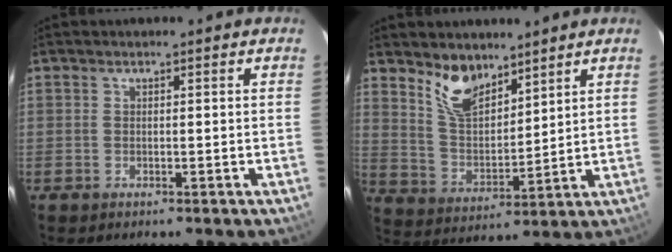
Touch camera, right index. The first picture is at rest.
{"total": 9.7, "force": [7.3, 4.1, 4.9], "torque": [-0.089, -0.002, 0.146]}